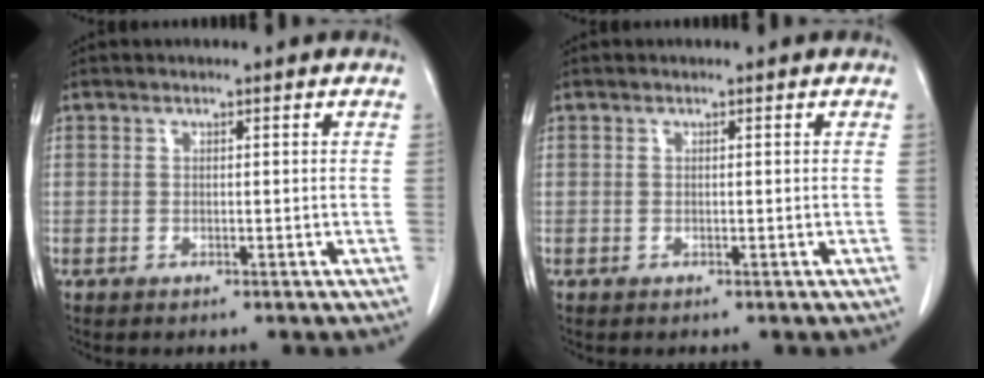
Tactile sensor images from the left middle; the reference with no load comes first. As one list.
[{"total": 0.0}]